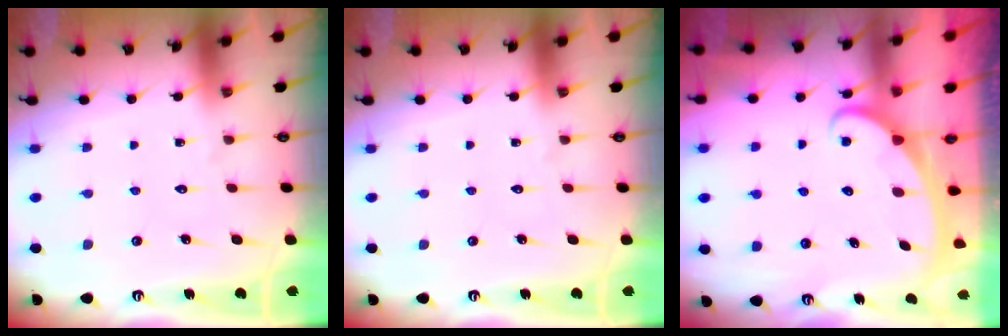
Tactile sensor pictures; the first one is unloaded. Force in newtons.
{"total": 0.0}
{"total": 2.5, "press": 2.4, "slide": 0.3}